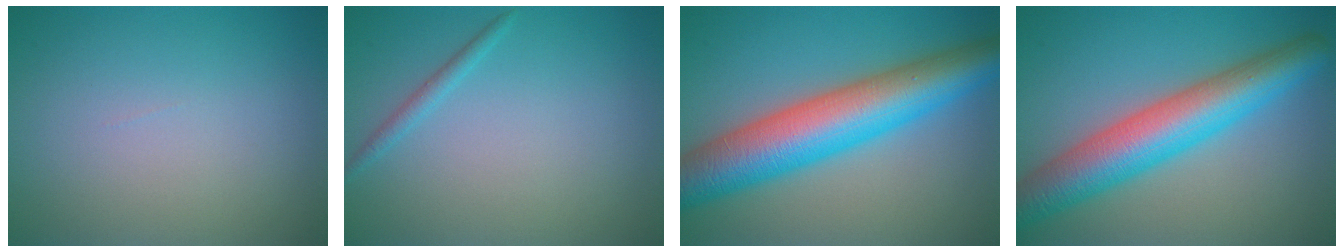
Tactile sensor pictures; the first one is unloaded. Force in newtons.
{"total": 1.1, "press": 1.1, "slide": 0.0}
{"total": 10.6, "press": 10.6, "slide": 0.1}
{"total": 8.6, "press": 8.6, "slide": 0.1}